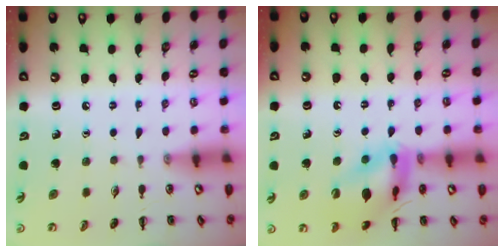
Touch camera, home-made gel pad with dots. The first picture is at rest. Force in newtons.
{"total": 14.2, "press": 14.0, "slide": 1.8}